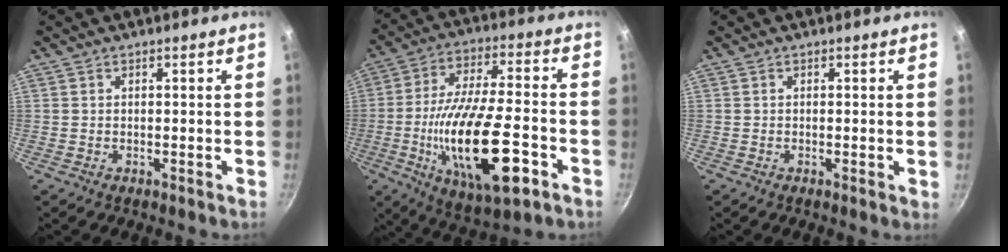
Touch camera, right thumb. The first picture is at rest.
{"total": 22.6, "force": [-7.2, 7.8, 20.0], "torque": [-0.344, 0.015, -0.116]}
{"total": 0.7, "force": [-0.1, 0.2, 0.7], "torque": [-0.010, -0.002, -0.003]}